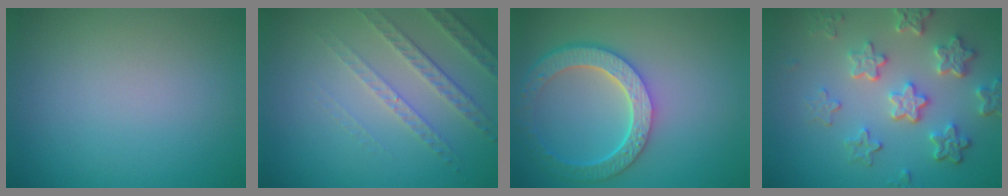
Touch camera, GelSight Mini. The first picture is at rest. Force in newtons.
{"total": 3.3, "press": 2.8, "slide": 1.7}
{"total": 6.4, "press": 5.0, "slide": 4.0}
{"total": 5.9, "press": 4.4, "slide": 4.0}